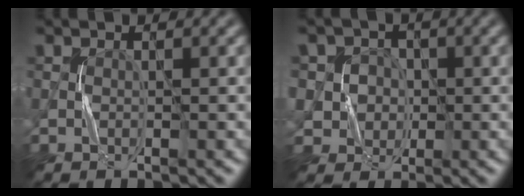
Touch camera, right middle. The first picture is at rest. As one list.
[{"total": 6.1, "force": [0.6, 6.0, 1.3], "torque": [-0.030, 0.030, -0.006]}]